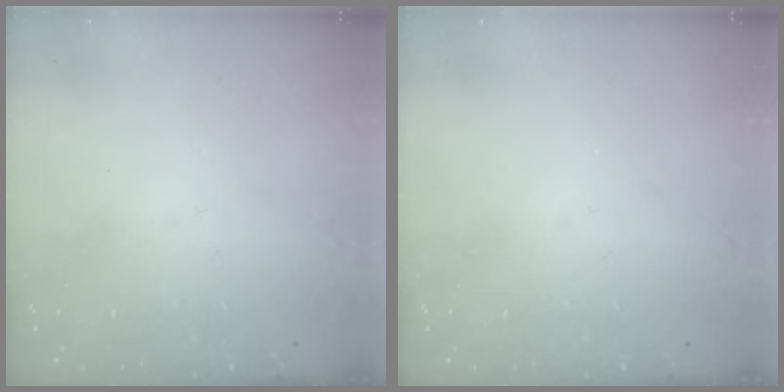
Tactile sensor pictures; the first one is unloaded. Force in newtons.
{"total": 0.0}